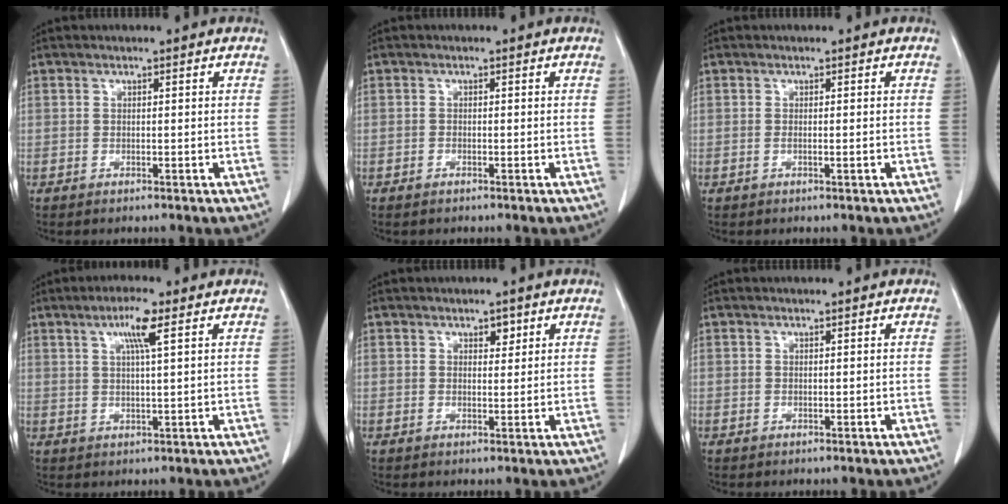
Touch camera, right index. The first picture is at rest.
{"total": 1.0, "force": [-0.6, 0.6, 0.6], "torque": [-0.011, 0.000, -0.007]}
{"total": 1.2, "force": [-0.3, 0.3, 1.2], "torque": [-0.024, 0.005, 0.001]}
{"total": 5.1, "force": [2.3, 0.2, 4.6], "torque": [-0.084, 0.002, 0.041]}
{"total": 2.2, "force": [1.2, 1.3, 1.3], "torque": [-0.018, 0.001, 0.020]}
{"total": 0.0}